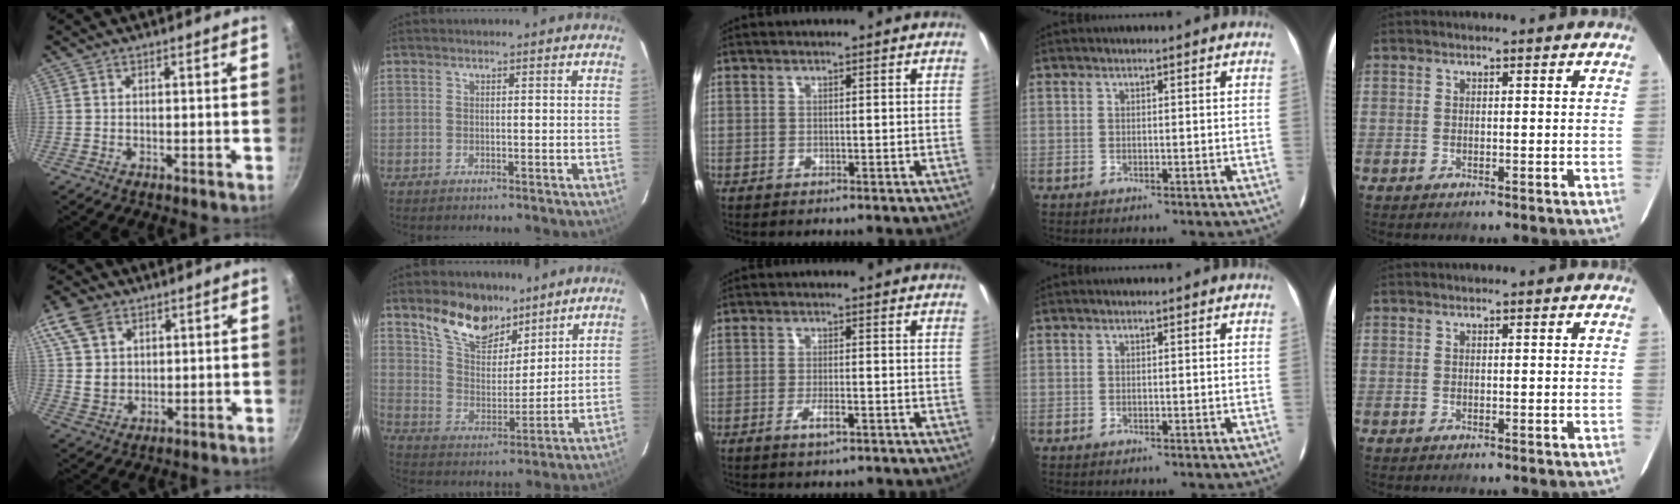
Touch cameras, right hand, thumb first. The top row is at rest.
{"thumb": {"total": 10.3, "force": [4.8, 7.4, 5.2], "torque": [-0.081, -0.013, 0.092]}, "index": {"total": 13.1, "force": [9.4, 6.6, 6.2], "torque": [-0.117, 0.014, 0.173]}, "middle": {"total": 3.3, "force": [-2.3, 0.5, 2.3], "torque": [-0.054, -0.002, -0.041]}}